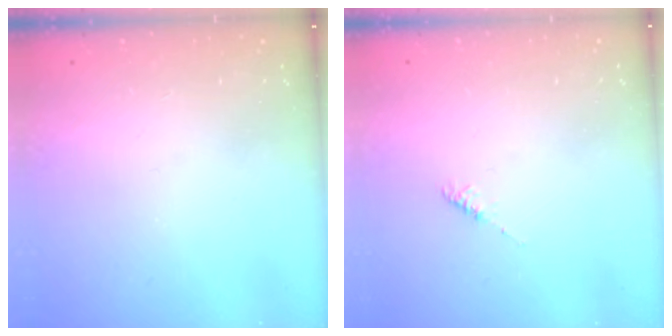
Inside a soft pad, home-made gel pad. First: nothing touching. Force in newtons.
{"total": 2.0, "press": 1.9, "slide": 0.4}